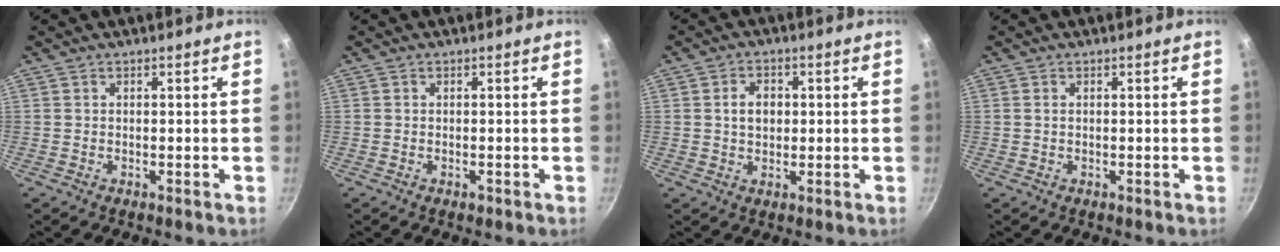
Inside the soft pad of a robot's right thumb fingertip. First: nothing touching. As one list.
[{"total": 0.9, "force": [-0.4, 0.5, 0.6], "torque": [-0.010, 0.002, -0.007]}, {"total": 4.4, "force": [0.5, 3.3, 2.8], "torque": [-0.028, 0.006, 0.007]}, {"total": 0.5, "force": [0.1, 0.3, 0.4], "torque": [-0.009, 0.001, 0.001]}]